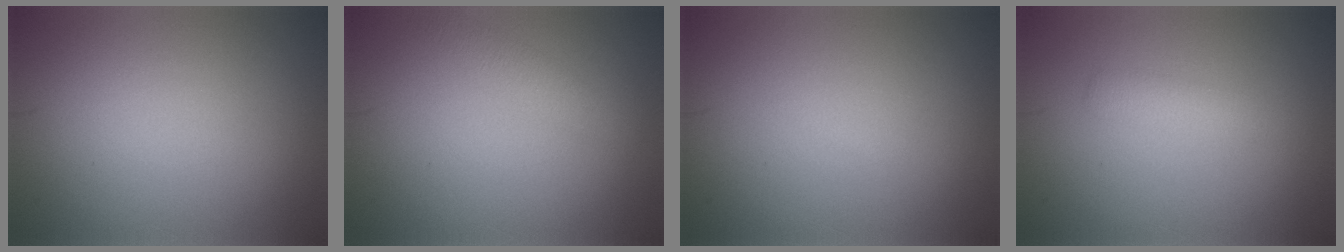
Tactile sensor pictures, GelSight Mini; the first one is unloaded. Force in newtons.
{"total": 1.8, "press": 1.8, "slide": 0.1}
{"total": 0.0}
{"total": 1.7, "press": 1.7, "slide": 0.1}